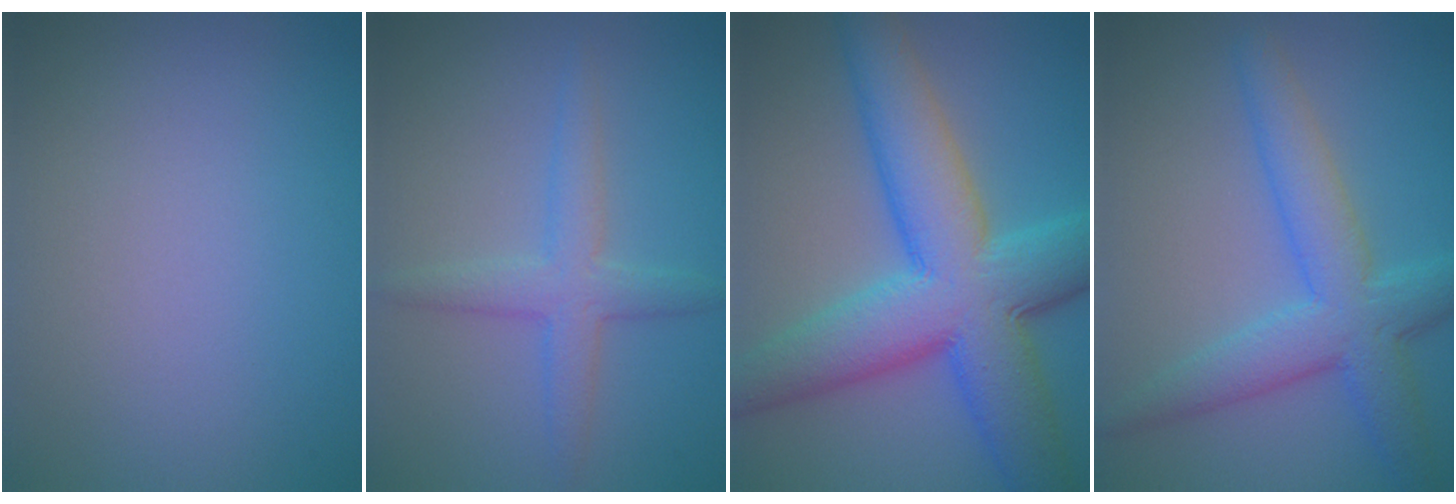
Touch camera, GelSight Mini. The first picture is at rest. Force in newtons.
{"total": 3.0, "press": 3.0, "slide": 0.1}
{"total": 11.9, "press": 11.9, "slide": 0.1}
{"total": 5.8, "press": 5.8, "slide": 0.1}